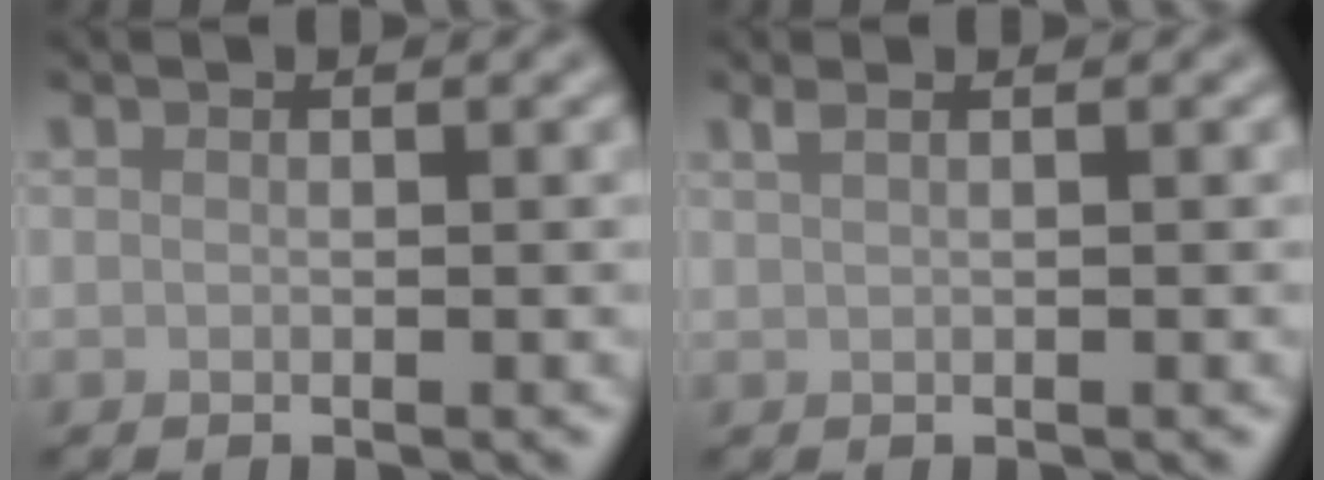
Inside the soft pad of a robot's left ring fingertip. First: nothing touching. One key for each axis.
{"total": 1.3, "fx": 0.8, "fy": 0.5, "fz": 0.9, "tx": -0.014, "ty": 0.001, "tz": 0.008}